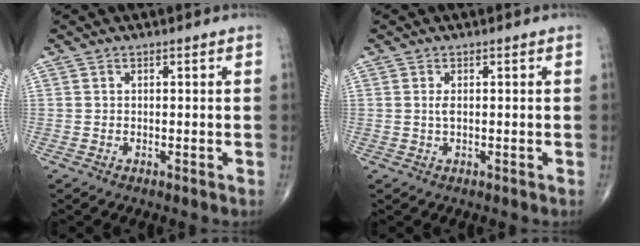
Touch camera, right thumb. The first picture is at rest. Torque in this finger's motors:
{"motor_torque": [-0.28, -0.07, 0.17, 0.17, 0.05]}